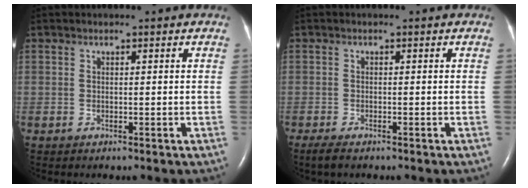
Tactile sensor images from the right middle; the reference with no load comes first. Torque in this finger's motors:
{"motor_torque": [0.40, -0.25, 0.06, 0.03]}